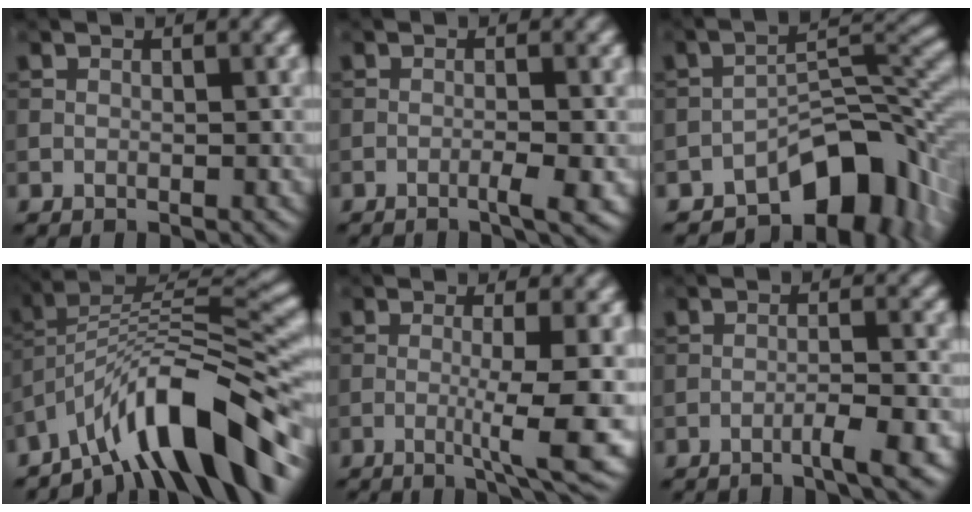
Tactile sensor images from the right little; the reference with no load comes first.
{"total": 2.3, "force": [-1.0, 0.3, 2.1], "torque": [-0.029, 0.003, -0.022]}
{"total": 10.1, "force": [-6.2, 4.7, 6.5], "torque": [-0.074, 0.009, -0.112]}
{"total": 10.9, "force": [-7.1, 2.6, 7.9], "torque": [-0.112, 0.022, -0.126]}
{"total": 7.1, "force": [-1.5, 1.1, 6.9], "torque": [-0.107, -0.010, -0.024]}
{"total": 3.4, "force": [-2.0, 0.4, 2.7], "torque": [-0.035, 0.010, -0.045]}